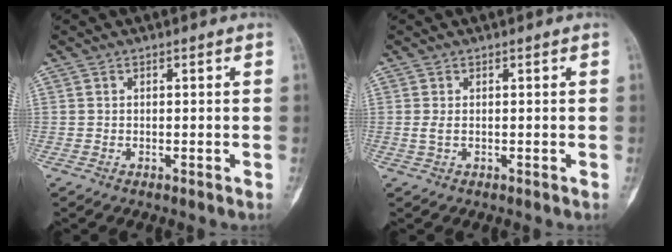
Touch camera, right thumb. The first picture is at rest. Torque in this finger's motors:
{"motor_torque": [0.00, 0.00, 0.32, -0.01, 0.00]}